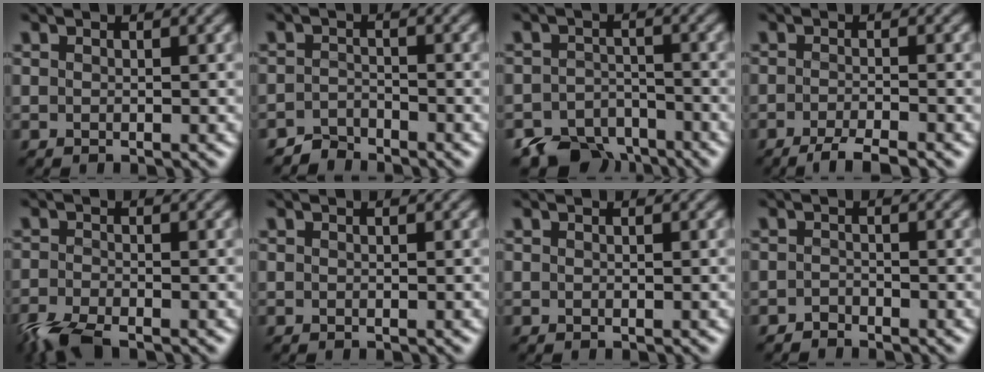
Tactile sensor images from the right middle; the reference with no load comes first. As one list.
[{"total": 1.9, "force": [-1.9, 0.2, -0.1], "torque": [0.001, 0.011, -0.037]}, {"total": 5.4, "force": [-4.4, 2.8, 1.3], "torque": [-0.017, -0.007, -0.079]}, {"total": 3.2, "force": [-2.5, 0.3, 2.0], "torque": [-0.042, 0.000, -0.047]}, {"total": 4.7, "force": [-3.6, 1.4, 2.7], "torque": [-0.062, -0.010, -0.080]}, {"total": 0.0}, {"total": 0.0}, {"total": 0.9, "force": [-0.9, 0.1, -0.1], "torque": [0.001, 0.005, -0.017]}]